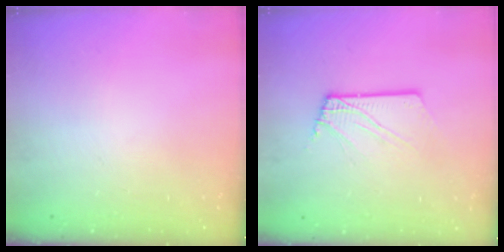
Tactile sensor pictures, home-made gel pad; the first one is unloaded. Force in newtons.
{"total": 2.5, "press": 2.5, "slide": 0.3}